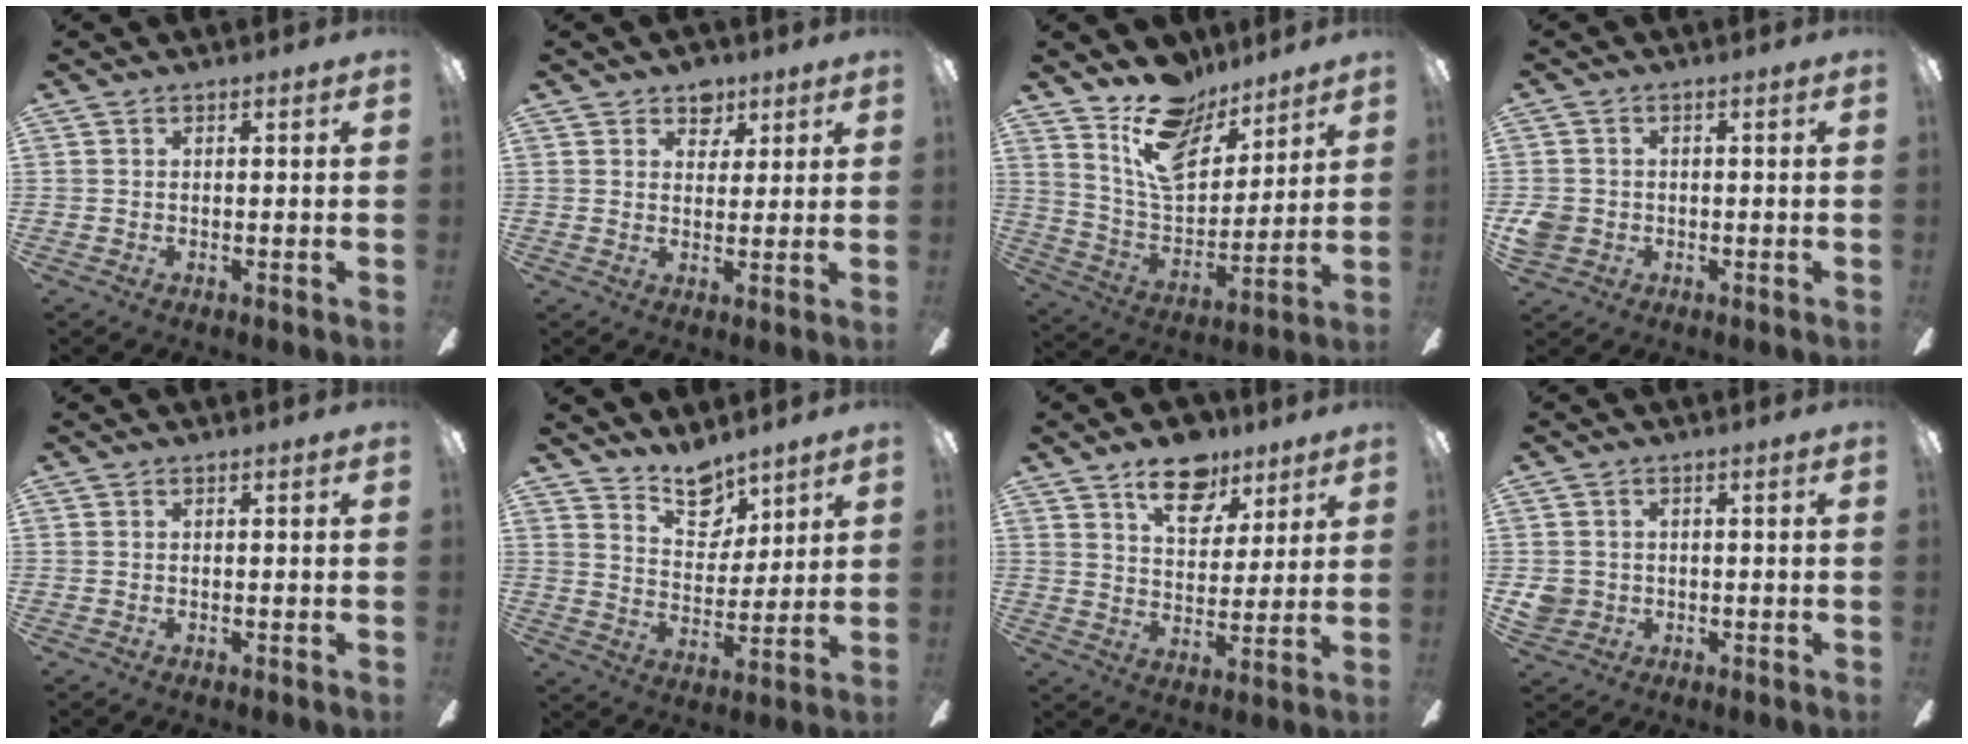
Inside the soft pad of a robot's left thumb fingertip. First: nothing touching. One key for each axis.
{"total": 5.1, "fx": 3.6, "fy": 3.4, "fz": 1.1, "tx": -0.004, "ty": -0.013, "tz": 0.060}
{"total": 17.3, "fx": 11.9, "fy": 9.1, "fz": 8.6, "tx": -0.150, "ty": -0.061, "tz": 0.218}
{"total": 3.8, "fx": -0.7, "fy": 3.5, "fz": 1.2, "tx": -0.022, "ty": 0.004, "tz": -0.013}
{"total": 0.0}
{"total": 10.6, "fx": 8.7, "fy": 5.0, "fz": 3.5, "tx": -0.052, "ty": -0.055, "tz": 0.159}
{"total": 13.3, "fx": 9.0, "fy": 7.1, "fz": 6.7, "tx": -0.085, "ty": -0.044, "tz": 0.158}
{"total": 3.7, "fx": -0.3, "fy": 3.6, "fz": 0.9, "tx": -0.021, "ty": 0.004, "tz": -0.007}